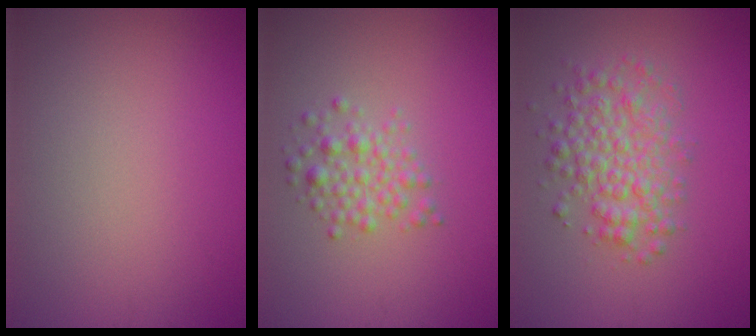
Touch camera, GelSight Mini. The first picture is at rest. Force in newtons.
{"total": 2.5, "press": 2.5, "slide": 0.1}
{"total": 4.3, "press": 4.3, "slide": 0.1}